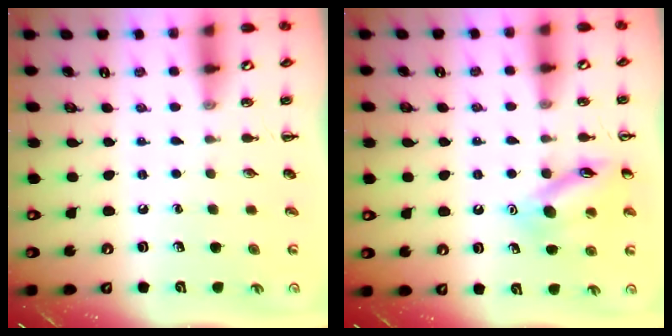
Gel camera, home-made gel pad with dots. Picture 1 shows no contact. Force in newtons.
{"total": 12.8, "press": 12.8, "slide": 1.1}